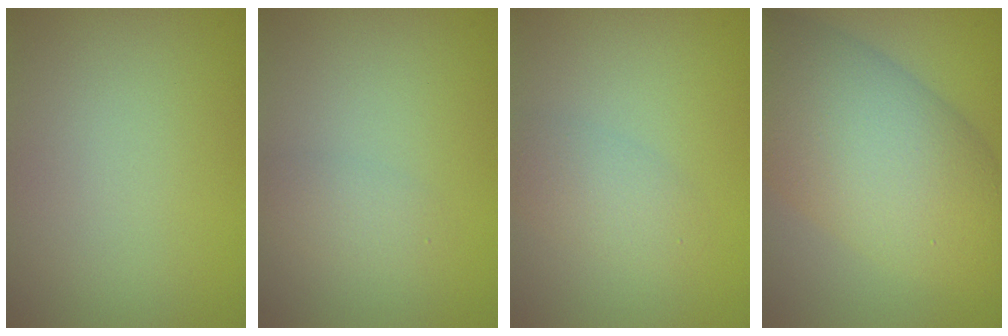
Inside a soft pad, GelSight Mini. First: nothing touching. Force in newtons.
{"total": 1.6, "press": 1.6, "slide": 0.1}
{"total": 2.3, "press": 2.3, "slide": 0.1}
{"total": 10.7, "press": 10.7, "slide": 0.5}